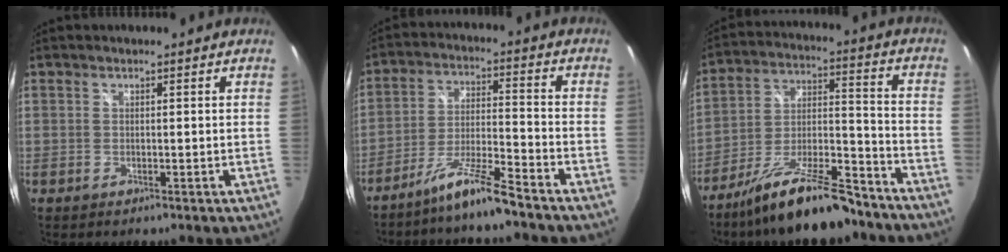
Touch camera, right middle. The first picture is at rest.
{"total": 8.3, "force": [-7.0, -0.5, 4.4], "torque": [-0.093, 0.007, -0.128]}
{"total": 18.1, "force": [-14.1, 4.1, 10.5], "torque": [-0.190, -0.003, -0.228]}